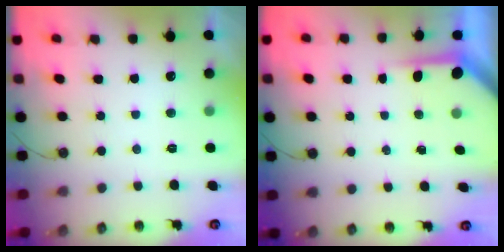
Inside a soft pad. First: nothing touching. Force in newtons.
{"total": 4.0, "press": 4.0, "slide": 0.3}